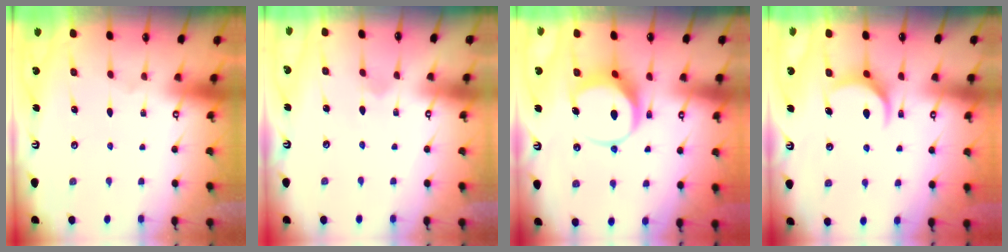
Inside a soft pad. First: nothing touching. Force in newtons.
{"total": 2.7, "press": 2.7, "slide": 0.1}
{"total": 9.6, "press": 9.6, "slide": 0.9}
{"total": 7.4, "press": 7.4, "slide": 0.9}